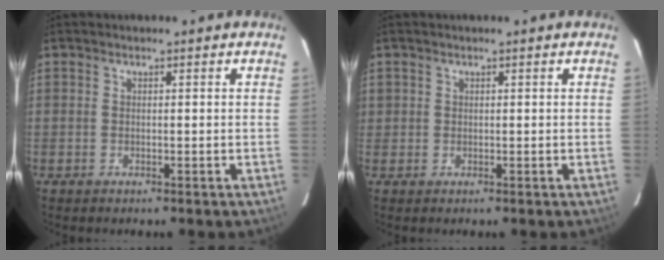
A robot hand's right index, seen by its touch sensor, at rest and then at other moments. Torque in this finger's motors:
{"motor_torque": [0.06, 0.12, 0.03, 0.01]}